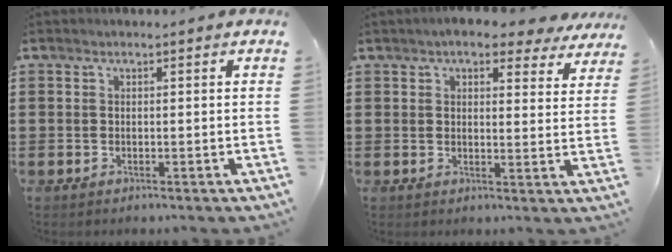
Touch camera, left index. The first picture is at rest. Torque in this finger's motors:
{"motor_torque": [2.14, 0.00, 0.70, 0.12]}